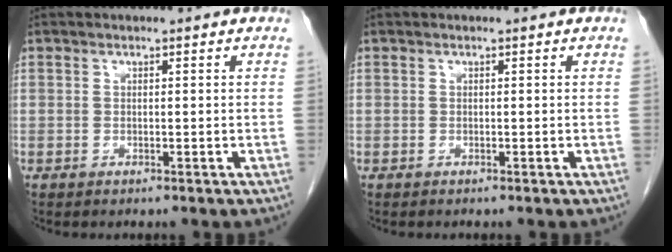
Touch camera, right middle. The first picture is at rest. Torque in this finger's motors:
{"motor_torque": [-0.19, -0.33, 0.02, 0.01]}